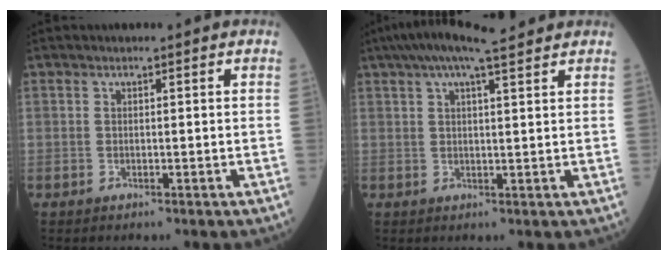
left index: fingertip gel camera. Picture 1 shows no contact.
{"total": 9.6, "force": [7.7, 0.9, 5.7], "torque": [-0.100, 0.041, 0.117]}